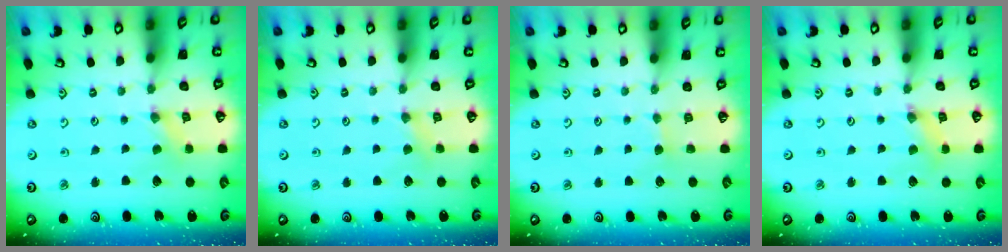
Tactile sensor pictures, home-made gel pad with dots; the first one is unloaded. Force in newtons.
{"total": 2.9, "press": 2.8, "slide": 0.5}
{"total": 2.7, "press": 2.6, "slide": 0.4}
{"total": 1.7, "press": 1.6, "slide": 0.3}